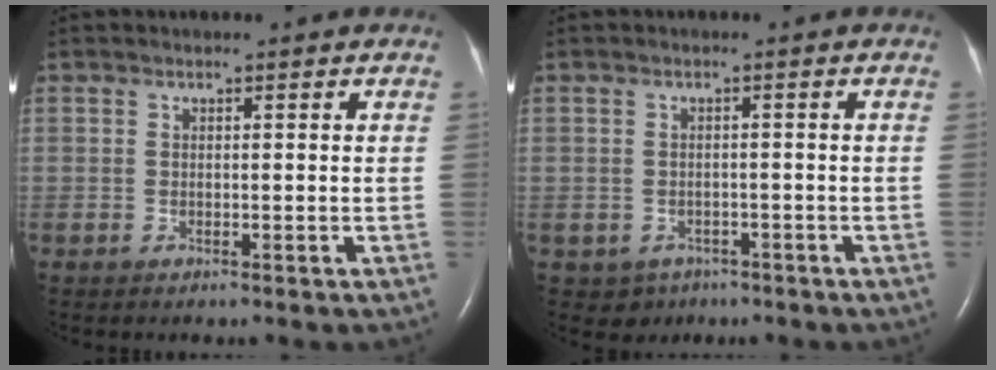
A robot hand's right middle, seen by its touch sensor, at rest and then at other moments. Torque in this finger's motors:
{"motor_torque": [-0.10, 0.01, -0.05, -0.02]}